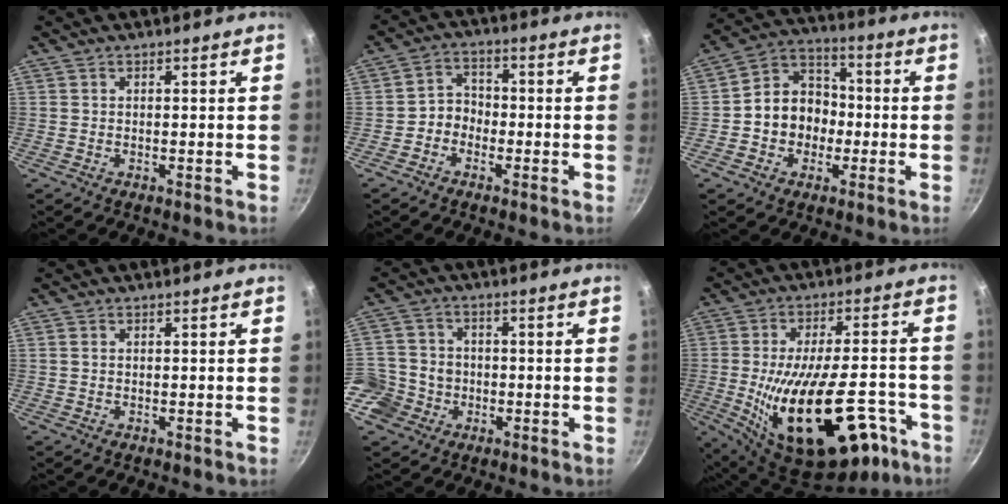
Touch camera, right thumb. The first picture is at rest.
{"total": 5.0, "force": [-1.8, 4.3, 2.0], "torque": [0.002, 0.026, -0.039]}
{"total": 11.7, "force": [-1.8, 9.9, 5.8], "torque": [-0.054, 0.039, -0.044]}
{"total": 0.7, "force": [0.1, 0.5, 0.5], "torque": [-0.008, 0.002, 0.002]}
{"total": 10.0, "force": [-3.3, 8.9, 3.3], "torque": [-0.042, 0.032, -0.069]}
{"total": 26.3, "force": [-9.9, 12.4, 21.0], "torque": [-0.304, 0.028, -0.128]}